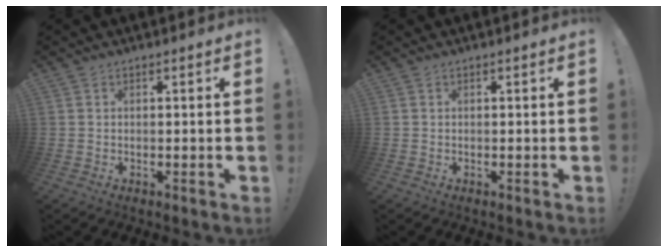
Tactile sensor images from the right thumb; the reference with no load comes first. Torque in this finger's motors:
{"motor_torque": [0.00, 0.00, -0.02, 0.03, 0.00]}